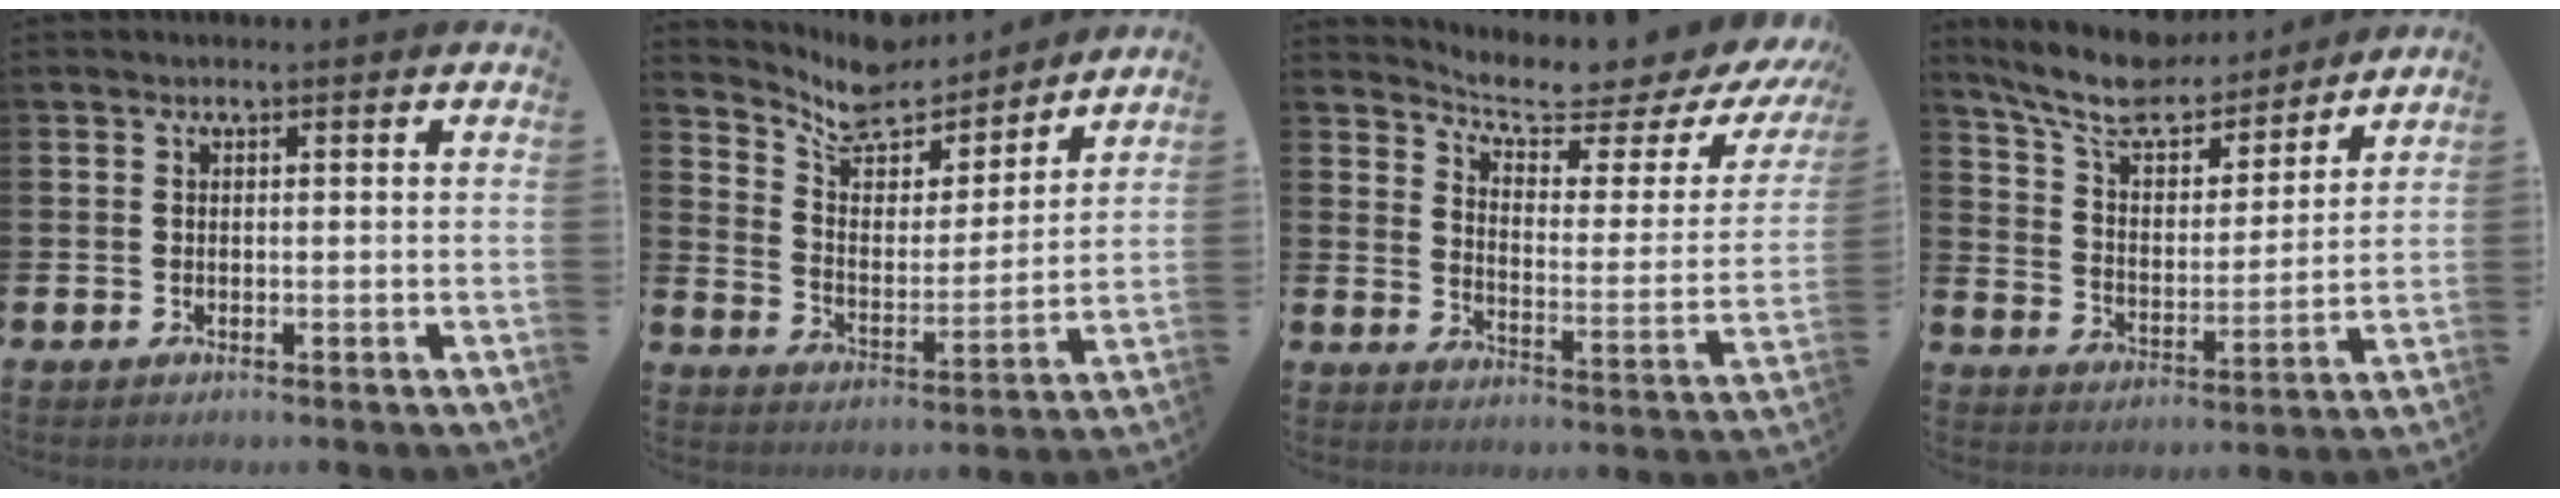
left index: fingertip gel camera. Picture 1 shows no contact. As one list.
[{"total": 9.0, "force": [8.3, 3.1, 1.5], "torque": [-0.072, -0.066, 0.149]}, {"total": 6.3, "force": [5.8, 1.1, 2.3], "torque": [-0.063, -0.052, 0.090]}, {"total": 10.5, "force": [9.4, 2.9, 3.5], "torque": [-0.100, -0.060, 0.164]}]